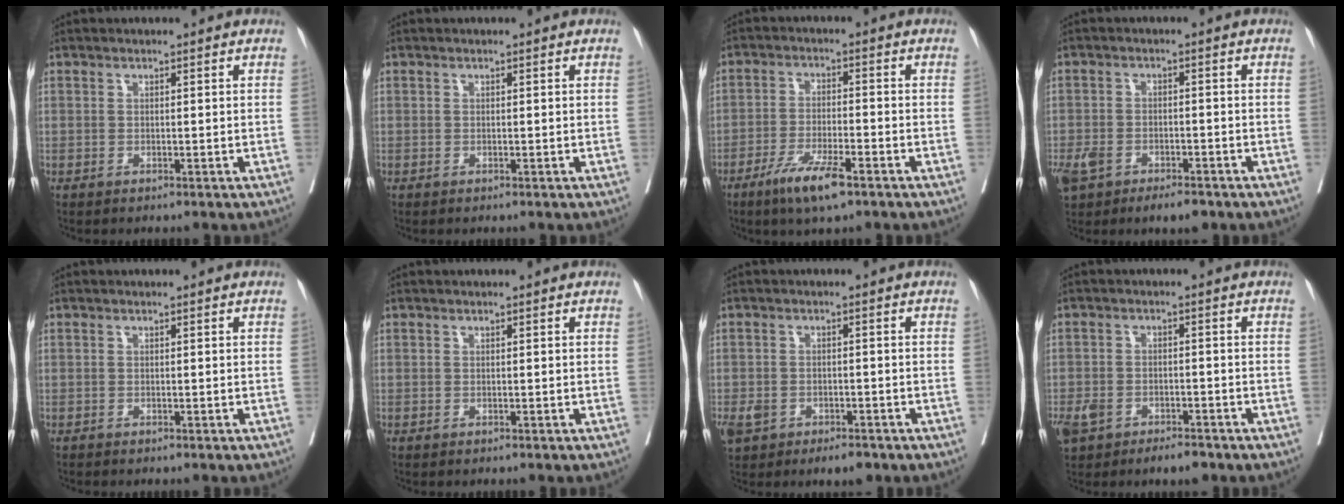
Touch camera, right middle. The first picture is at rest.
{"total": 0.0}
{"total": 7.2, "force": [-4.6, 1.0, 5.5], "torque": [-0.106, -0.011, -0.079]}
{"total": 7.8, "force": [-4.7, 3.8, 4.8], "torque": [-0.089, 0.002, -0.076]}
{"total": 0.0}
{"total": 0.0}
{"total": 5.5, "force": [-3.2, 3.1, 3.3], "torque": [-0.055, 0.004, -0.044]}
{"total": 6.3, "force": [-4.0, 3.1, 3.7], "torque": [-0.068, 0.004, -0.064]}